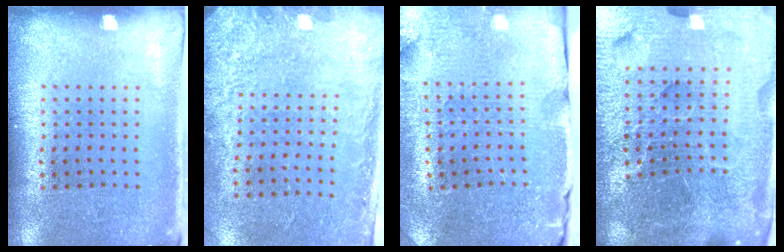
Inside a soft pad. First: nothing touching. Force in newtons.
{"total": 2.8, "press": 1.9, "slide": 2.0}
{"total": 3.6, "press": 3.6, "slide": 0.4}
{"total": 7.1, "press": 6.2, "slide": 3.5}